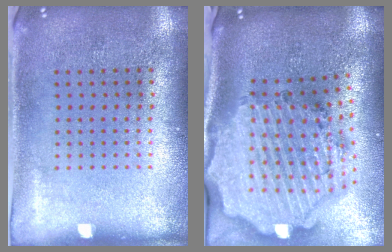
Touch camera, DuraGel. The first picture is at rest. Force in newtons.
{"total": 4.1, "press": 3.3, "slide": 2.4}